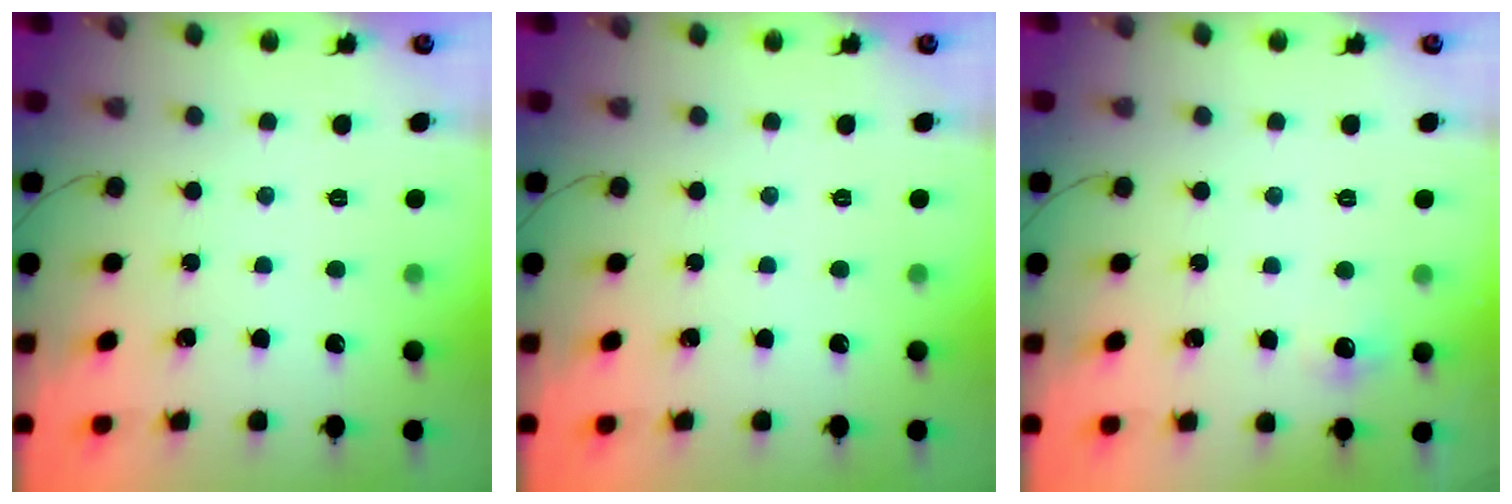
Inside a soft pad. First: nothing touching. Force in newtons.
{"total": 0.0}
{"total": 4.8, "press": 4.5, "slide": 1.5}